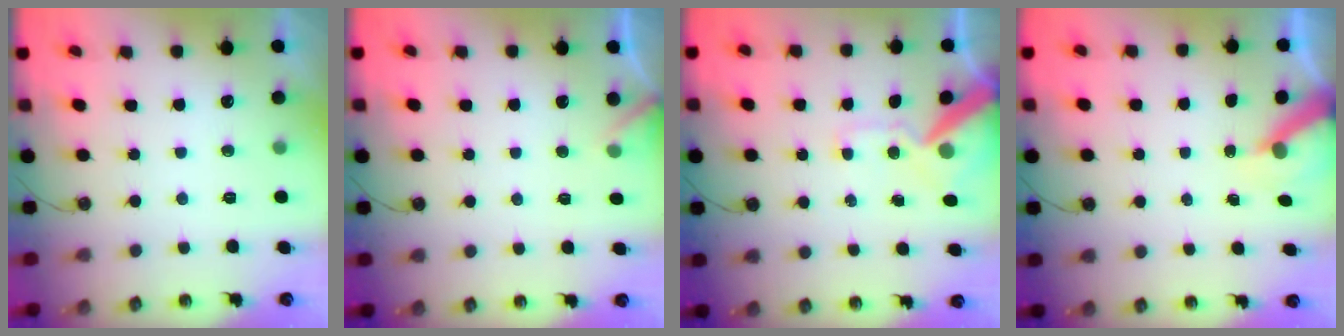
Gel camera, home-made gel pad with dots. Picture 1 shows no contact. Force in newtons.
{"total": 4.1, "press": 4.1, "slide": 0.5}
{"total": 13.1, "press": 12.9, "slide": 2.2}
{"total": 6.8, "press": 6.7, "slide": 0.5}